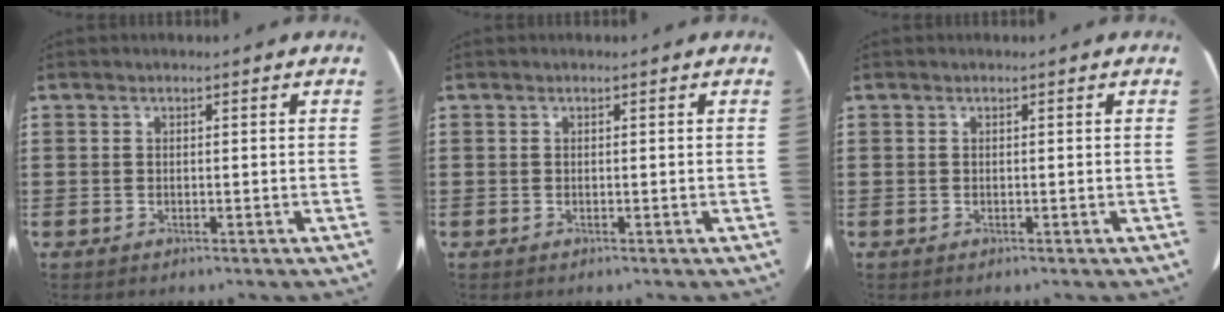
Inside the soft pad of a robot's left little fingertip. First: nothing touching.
{"total": 0.0}
{"total": 0.0}